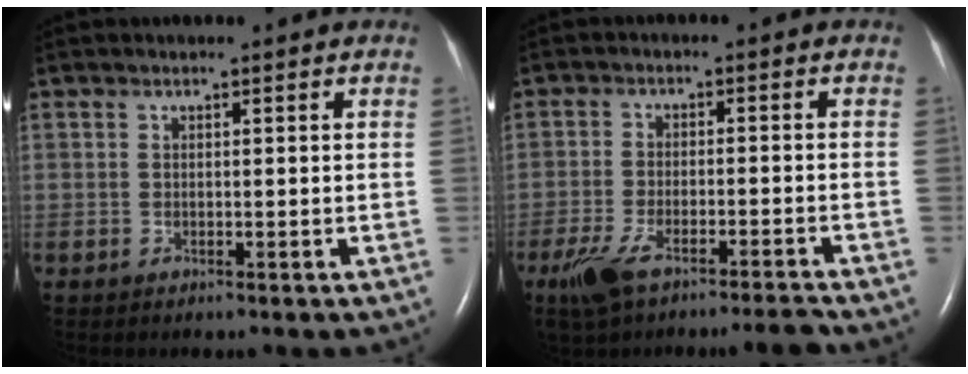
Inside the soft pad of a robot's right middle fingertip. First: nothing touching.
{"total": 7.6, "force": [-5.8, 0.9, 4.8], "torque": [-0.094, -0.012, -0.106]}